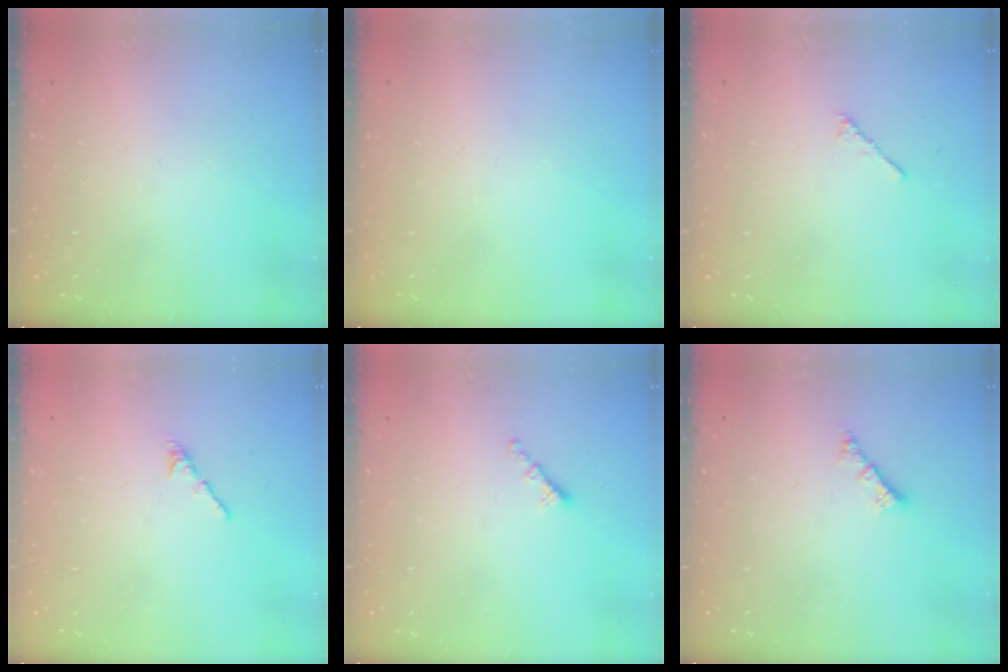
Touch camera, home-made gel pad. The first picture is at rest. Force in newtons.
{"total": 0.0}
{"total": 2.3, "press": 2.2, "slide": 0.6}
{"total": 2.7, "press": 2.6, "slide": 0.8}
{"total": 1.3, "press": 1.2, "slide": 0.5}
{"total": 2.4, "press": 2.4, "slide": 0.2}